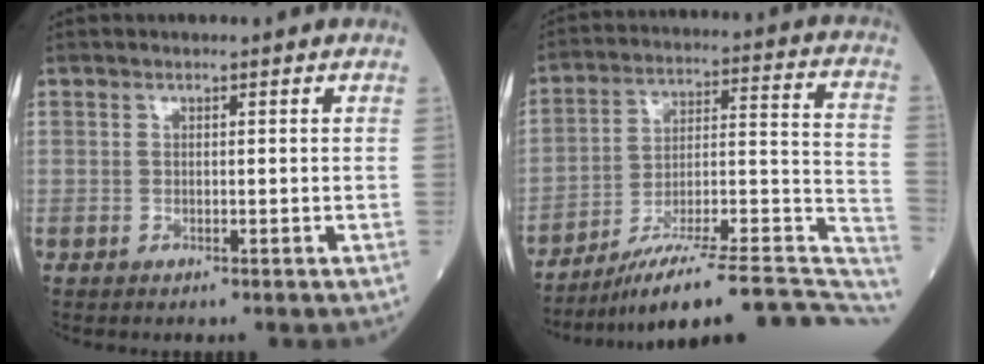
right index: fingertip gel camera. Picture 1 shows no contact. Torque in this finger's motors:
{"motor_torque": [-0.57, -1.17, 0.14, 0.05]}